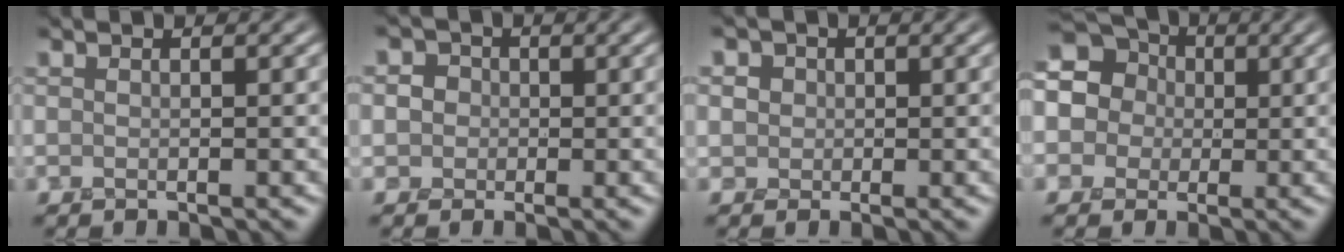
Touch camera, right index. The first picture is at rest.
{"total": 2.2, "force": [-0.1, 2.1, 0.7], "torque": [0.006, 0.004, -0.014]}
{"total": 2.4, "force": [0.5, 2.2, 0.8], "torque": [-0.010, 0.007, 0.000]}
{"total": 14.8, "force": [3.9, 13.1, 5.7], "torque": [-0.138, 0.041, 0.023]}